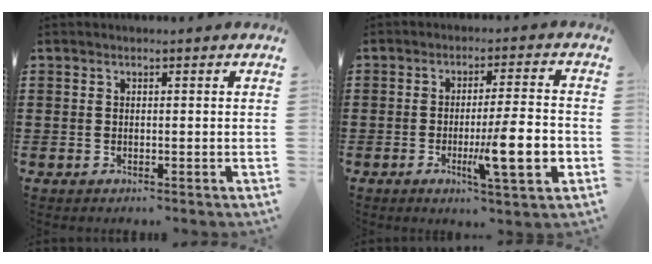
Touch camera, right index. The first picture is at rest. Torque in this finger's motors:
{"motor_torque": [0.46, -0.09, 0.37, 0.12]}